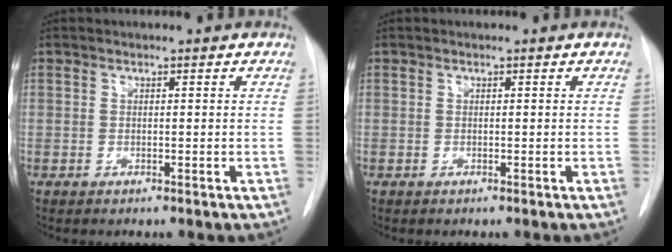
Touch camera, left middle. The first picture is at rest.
{"total": 0.0}